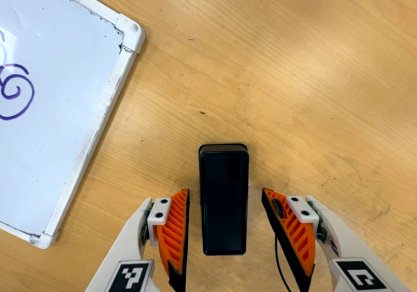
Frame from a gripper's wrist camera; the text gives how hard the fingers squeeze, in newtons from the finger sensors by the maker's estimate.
{"total": 0.0}